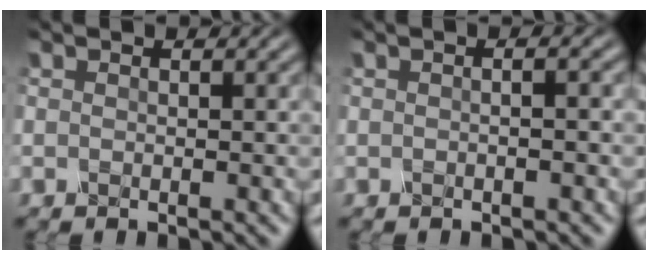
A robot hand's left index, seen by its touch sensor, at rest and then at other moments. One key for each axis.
{"total": 2.0, "fx": 0.2, "fy": 0.8, "fz": 1.8, "tx": -0.011, "ty": -0.002, "tz": -0.011}